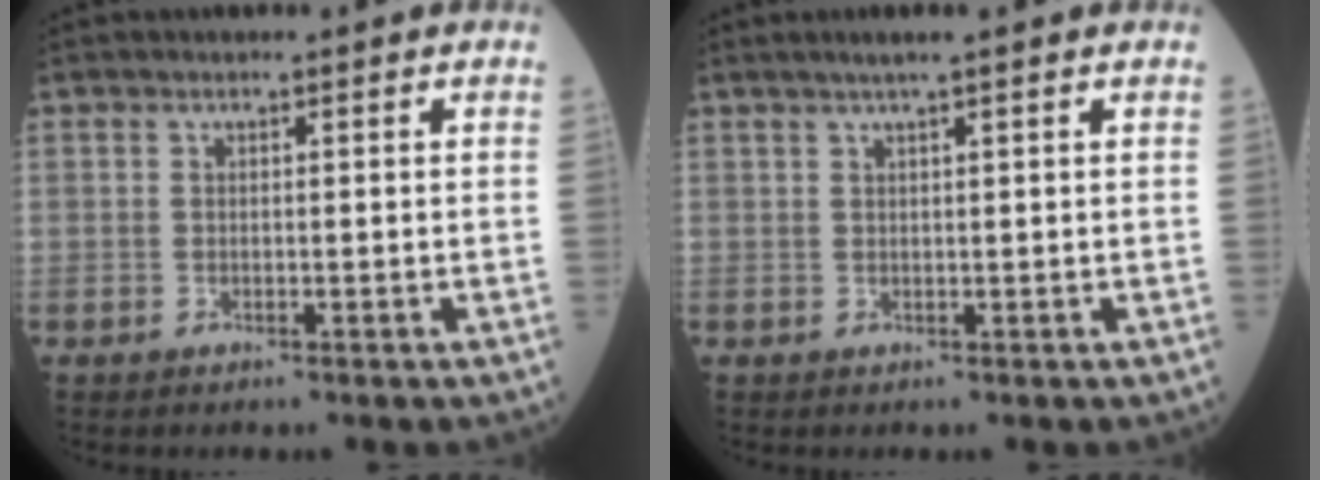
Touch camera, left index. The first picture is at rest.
{"total": 2.9, "force": [2.1, -0.4, 2.0], "torque": [-0.035, 0.015, 0.036]}